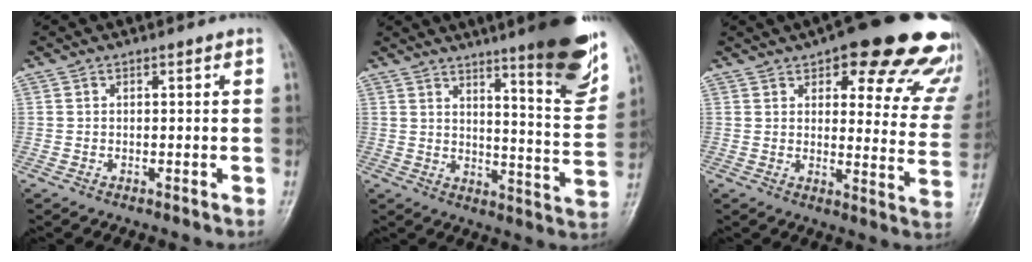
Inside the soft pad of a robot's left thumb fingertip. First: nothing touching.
{"total": 17.6, "force": [11.5, 2.6, 13.0], "torque": [-0.145, -0.075, 0.158]}
{"total": 24.5, "force": [16.8, 8.3, 15.7], "torque": [-0.145, -0.064, 0.189]}